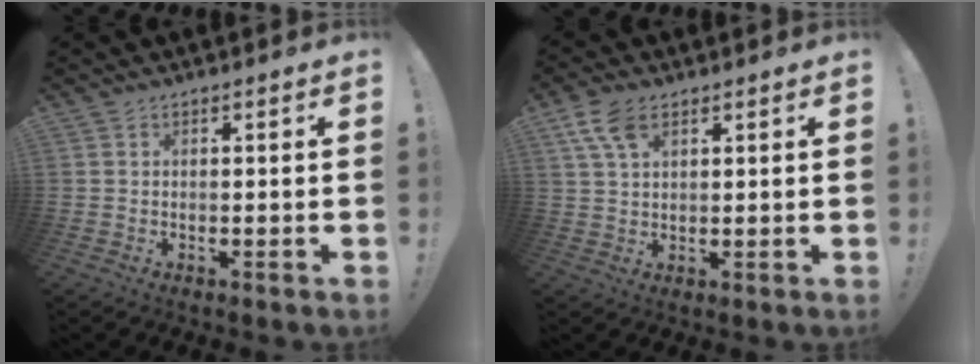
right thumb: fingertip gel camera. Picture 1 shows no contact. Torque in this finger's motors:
{"motor_torque": [0.02, 0.02, 0.13, -0.05, 0.05]}